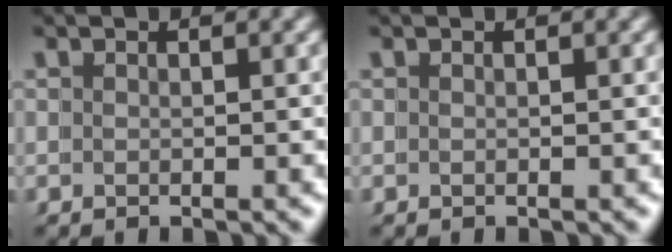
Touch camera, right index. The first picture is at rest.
{"total": 0.0}